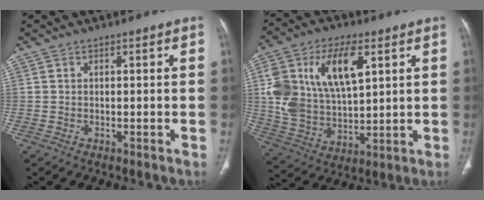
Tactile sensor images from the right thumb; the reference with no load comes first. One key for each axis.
{"total": 18.0, "fx": 6.0, "fy": 9.6, "fz": 13.9, "tx": -0.245, "ty": -0.007, "tz": 0.121}